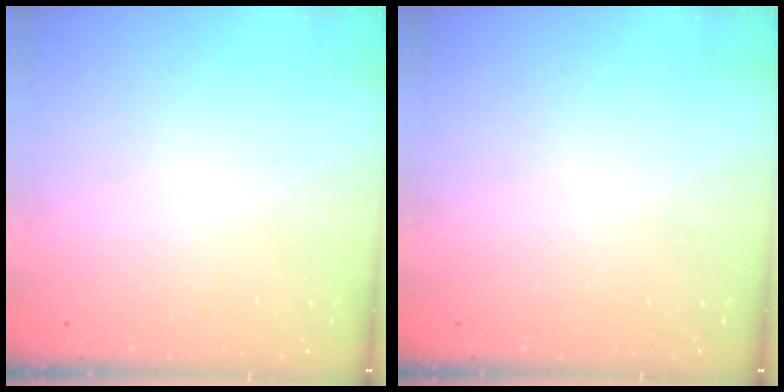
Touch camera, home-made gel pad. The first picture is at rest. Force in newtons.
{"total": 0.0}